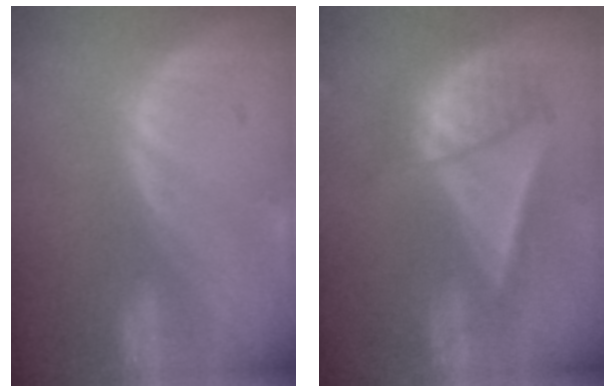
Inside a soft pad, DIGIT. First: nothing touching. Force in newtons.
{"total": 6.6, "press": 6.6, "slide": 0.5}